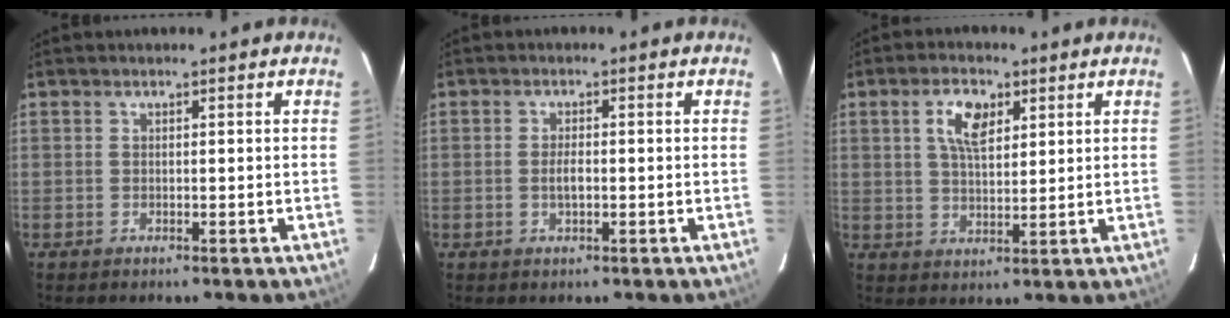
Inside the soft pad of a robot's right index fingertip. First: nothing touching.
{"total": 2.2, "force": [-0.3, 0.7, 2.1], "torque": [-0.039, 0.000, -0.007]}
{"total": 6.4, "force": [2.7, 3.1, 4.9], "torque": [-0.090, 0.010, 0.051]}